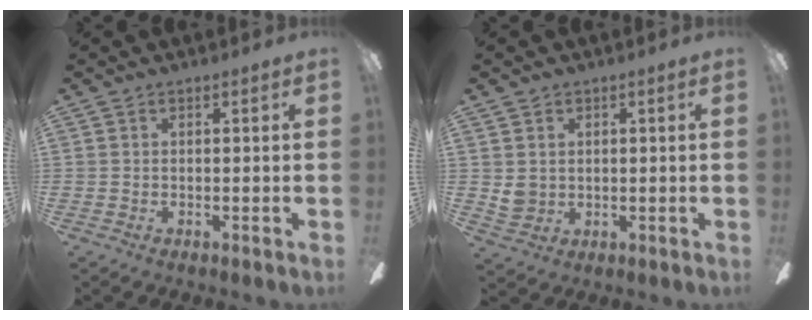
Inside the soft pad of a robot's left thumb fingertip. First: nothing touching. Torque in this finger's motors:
{"motor_torque": [0.25, 1.07, 0.48, -0.57, 0.00]}